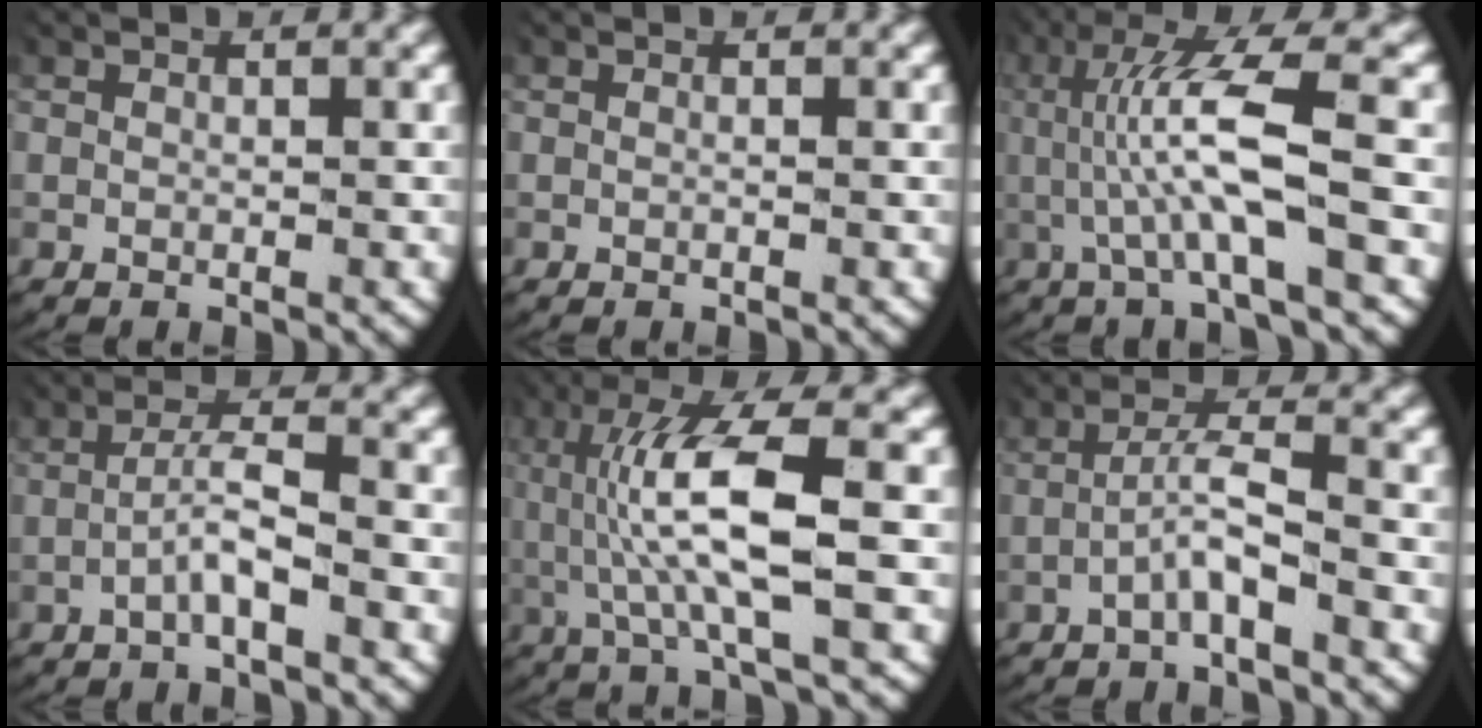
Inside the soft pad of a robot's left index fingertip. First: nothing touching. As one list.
[{"total": 0.0}, {"total": 6.6, "force": [0.7, 1.5, 6.4], "torque": [-0.116, 0.014, 0.006]}, {"total": 2.8, "force": [-1.4, 0.4, 2.5], "torque": [-0.051, 0.005, -0.026]}, {"total": 8.2, "force": [1.3, 2.5, 7.7], "torque": [-0.151, 0.007, 0.019]}, {"total": 3.0, "force": [-1.2, 0.7, 2.7], "torque": [-0.053, 0.007, -0.025]}]